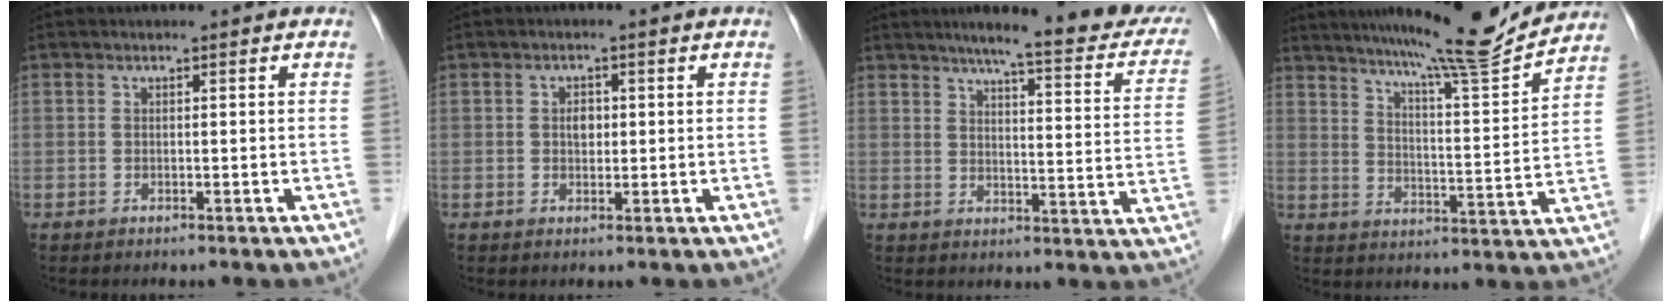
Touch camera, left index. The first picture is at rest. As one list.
[{"total": 1.8, "force": [0.2, 1.3, 1.3], "torque": [-0.023, 0.003, 0.004]}, {"total": 19.3, "force": [15.9, 2.2, 10.6], "torque": [-0.123, -0.016, 0.186]}, {"total": 14.9, "force": [13.7, -0.8, 5.8], "torque": [-0.096, -0.019, 0.195]}]